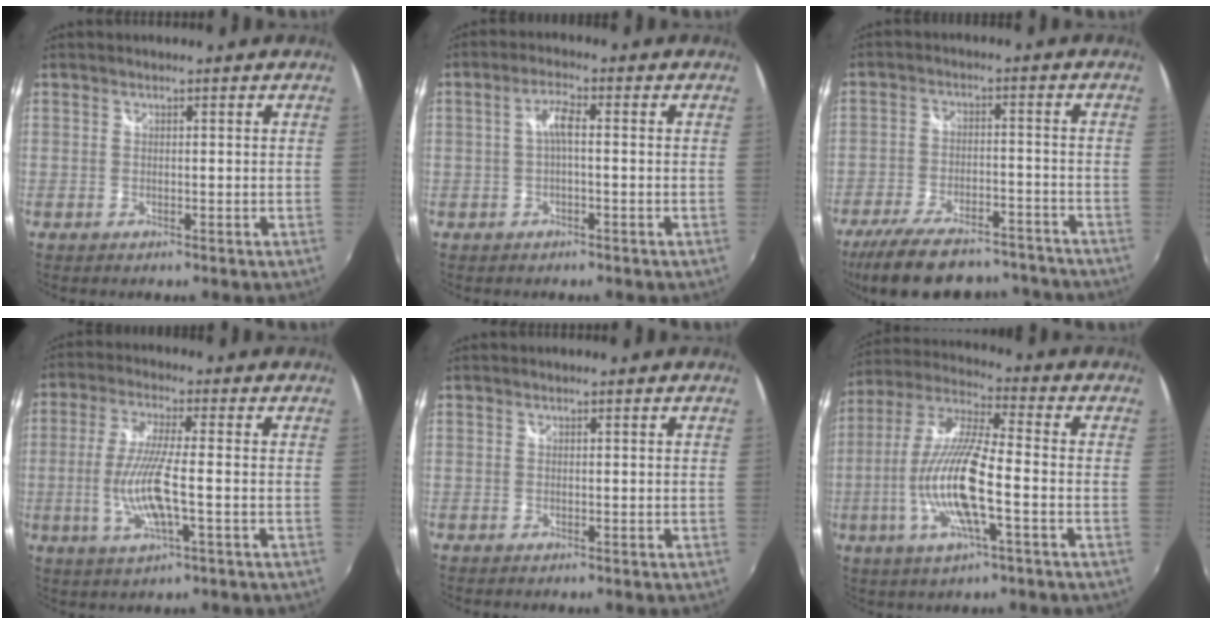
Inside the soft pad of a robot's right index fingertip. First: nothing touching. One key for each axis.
{"total": 3.2, "fx": -0.3, "fy": 0.7, "fz": 3.1, "tx": -0.062, "ty": 0.009, "tz": -0.004}
{"total": 20.9, "fx": -17.8, "fy": 7.0, "fz": 8.4, "tx": -0.178, "ty": -0.002, "tz": -0.251}
{"total": 10.0, "fx": -2.1, "fy": 1.4, "fz": 9.7, "tx": -0.196, "ty": -0.011, "tz": -0.039}
{"total": 0.0}
{"total": 15.9, "fx": -4.1, "fy": 2.8, "fz": 15.1, "tx": -0.300, "ty": -0.011, "tz": -0.080}